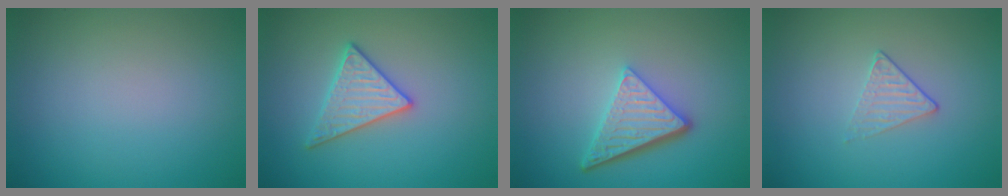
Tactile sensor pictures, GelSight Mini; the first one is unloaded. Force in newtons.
{"total": 3.0, "press": 3.0, "slide": 0.1}
{"total": 4.8, "press": 3.4, "slide": 3.4}
{"total": 1.3, "press": 0.9, "slide": 0.9}